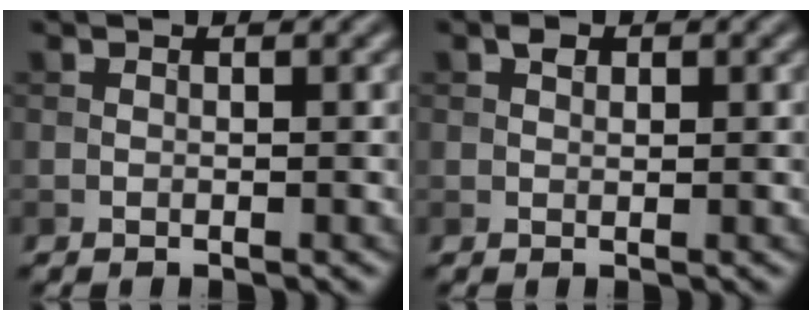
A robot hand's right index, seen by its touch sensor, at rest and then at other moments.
{"total": 1.0, "force": [0.5, 0.7, 0.6], "torque": [-0.009, 0.000, 0.007]}